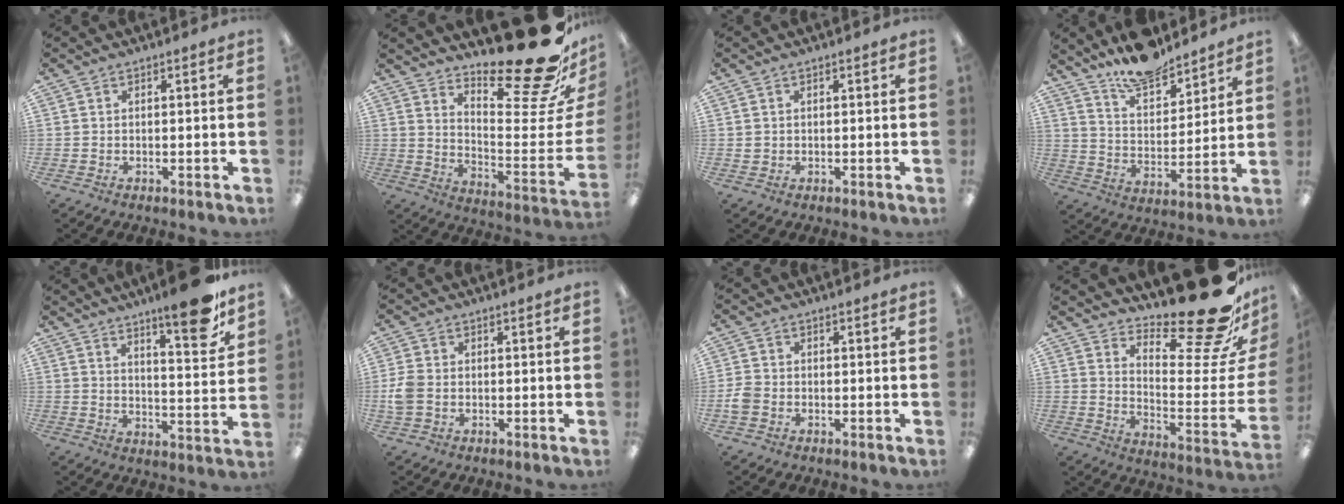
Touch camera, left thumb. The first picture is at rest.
{"total": 24.8, "force": [18.7, 5.9, 15.2], "torque": [-0.168, -0.155, 0.303]}
{"total": 0.9, "force": [0.5, 0.8, 0.2], "torque": [-0.006, 0.003, 0.009]}
{"total": 12.9, "force": [11.6, 4.1, 3.9], "torque": [-0.067, -0.080, 0.214]}
{"total": 13.6, "force": [10.2, 2.4, 8.7], "torque": [-0.115, -0.072, 0.161]}
{"total": 4.7, "force": [-0.5, 3.5, 3.1], "torque": [-0.067, 0.005, -0.007]}
{"total": 3.2, "force": [-1.0, 2.5, 1.7], "torque": [-0.033, 0.006, -0.019]}
{"total": 23.5, "force": [17.3, 6.1, 14.7], "torque": [-0.164, -0.144, 0.280]}